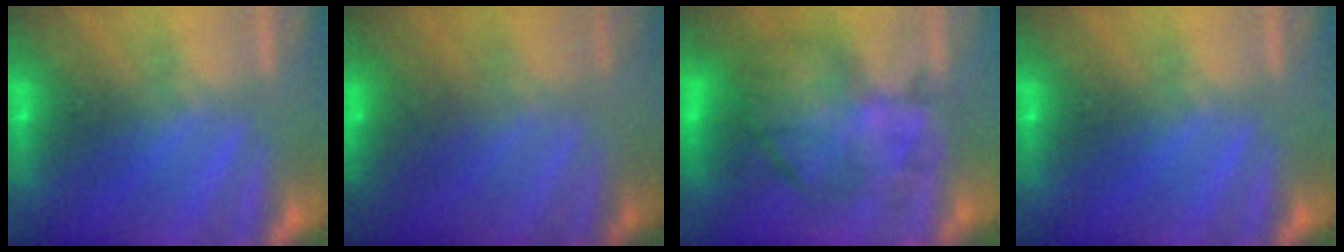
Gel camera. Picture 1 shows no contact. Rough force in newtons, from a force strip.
{"total": 2.7}
{"total": 9.8}
{"total": 0.0}